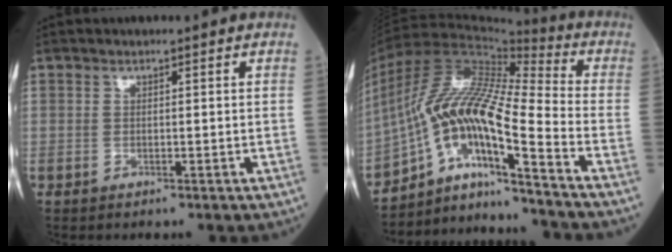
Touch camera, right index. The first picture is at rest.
{"total": 16.4, "force": [-9.2, 1.0, 13.5], "torque": [-0.266, 0.008, -0.163]}